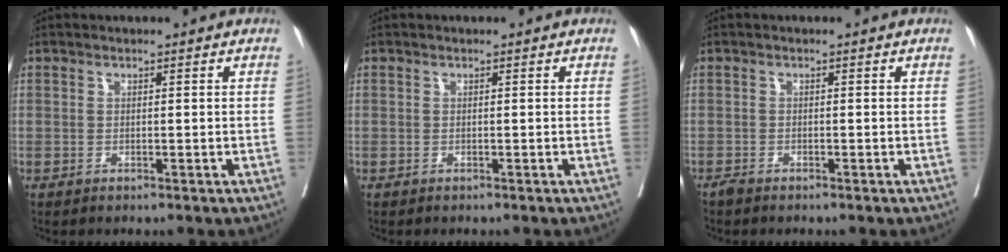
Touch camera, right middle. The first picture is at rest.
{"total": 0.0}
{"total": 0.8, "force": [-0.7, 0.1, 0.2], "torque": [-0.010, -0.002, -0.016]}